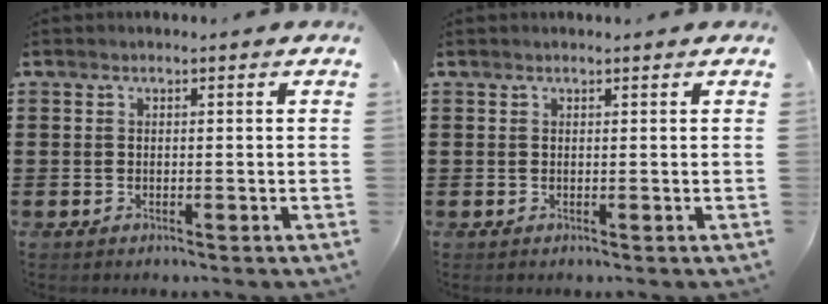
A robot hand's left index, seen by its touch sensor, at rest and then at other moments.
{"total": 0.0}